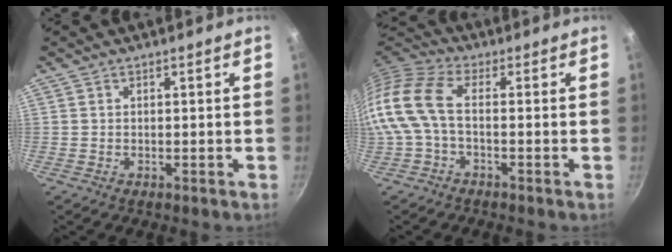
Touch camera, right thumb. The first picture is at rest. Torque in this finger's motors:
{"motor_torque": [1.75, 2.33, 1.33, -1.27, 0.37]}